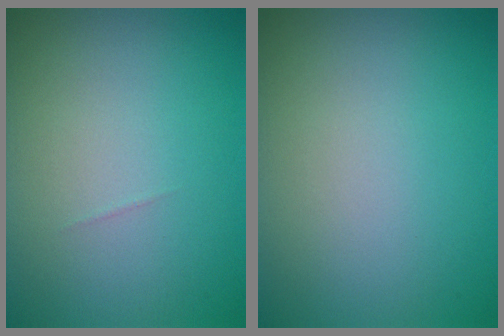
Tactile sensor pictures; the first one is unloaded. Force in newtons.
{"total": 0.0}